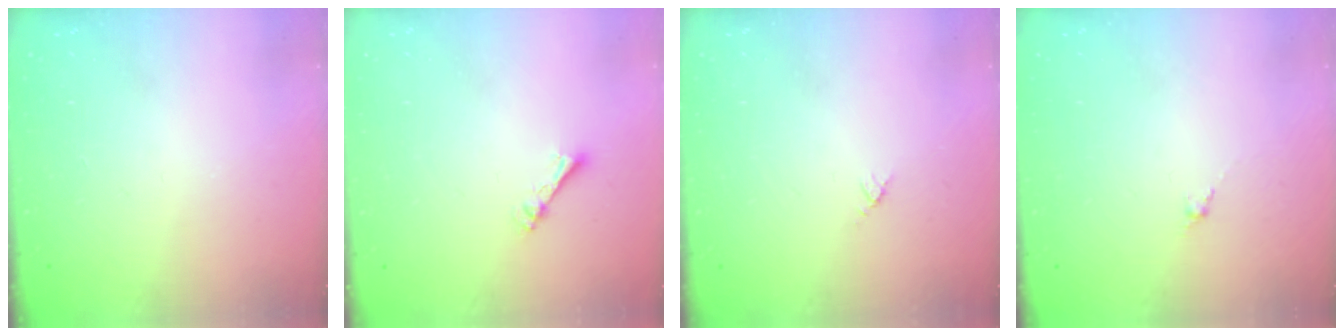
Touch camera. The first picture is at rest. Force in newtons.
{"total": 2.4, "press": 2.4, "slide": 0.4}
{"total": 2.9, "press": 2.9, "slide": 0.3}
{"total": 0.0}